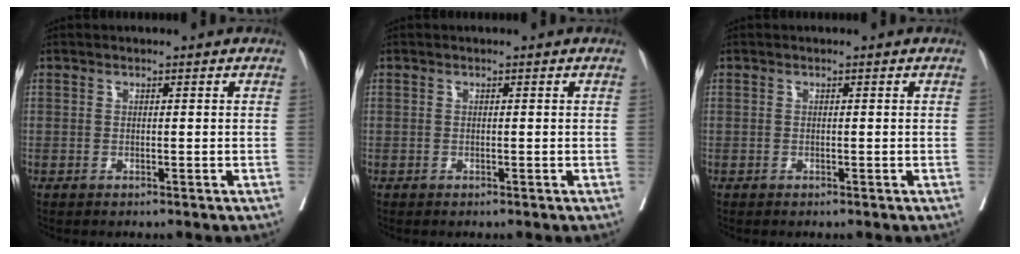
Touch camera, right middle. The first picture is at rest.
{"total": 0.0}
{"total": 0.0}